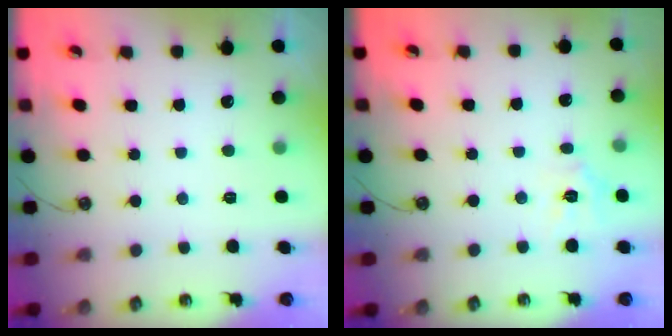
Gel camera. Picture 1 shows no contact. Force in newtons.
{"total": 5.2, "press": 5.2, "slide": 0.4}